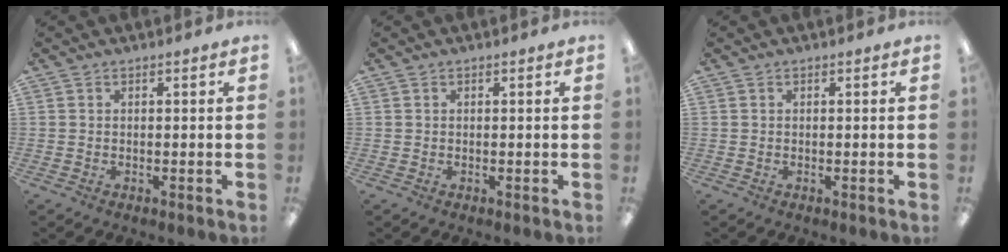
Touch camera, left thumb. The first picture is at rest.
{"total": 0.0}
{"total": 0.0}